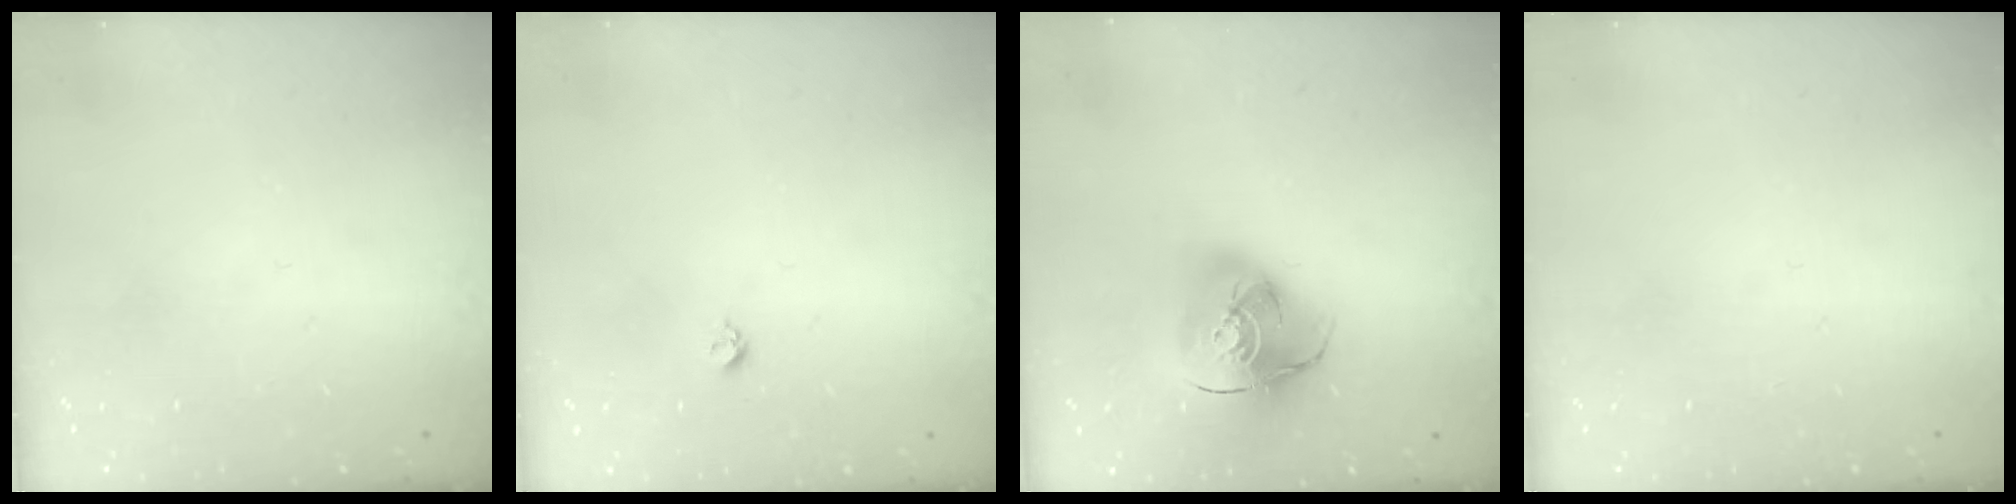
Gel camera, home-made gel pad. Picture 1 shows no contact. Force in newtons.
{"total": 3.3, "press": 3.3, "slide": 0.5}
{"total": 16.0, "press": 15.8, "slide": 2.1}
{"total": 0.0}